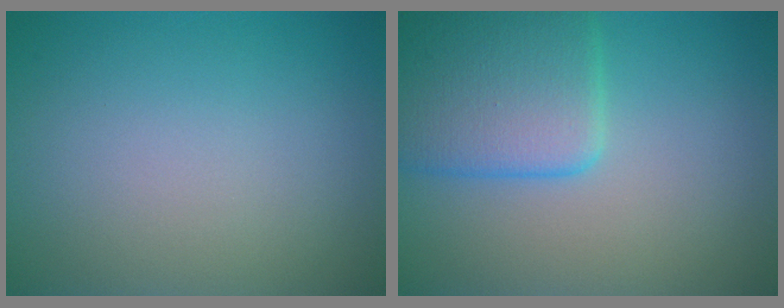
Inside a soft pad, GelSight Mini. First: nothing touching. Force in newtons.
{"total": 6.2, "press": 6.2, "slide": 0.4}